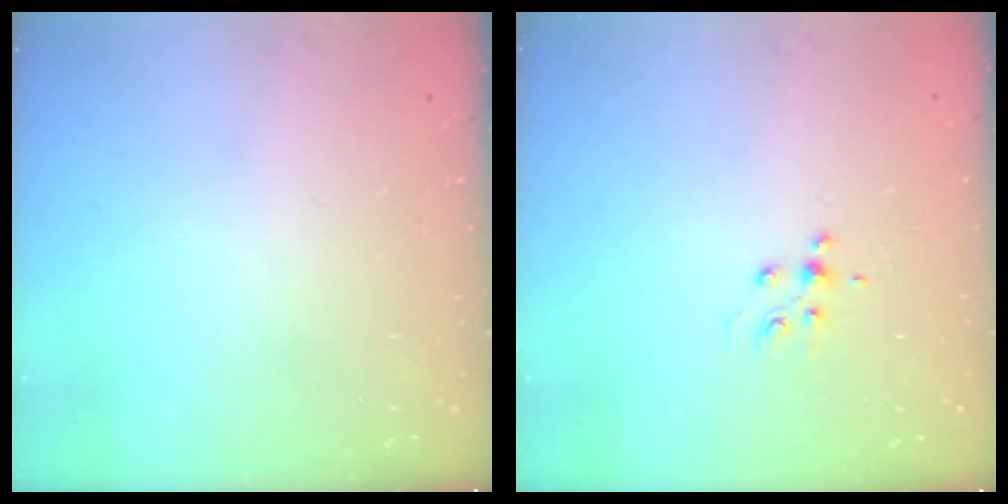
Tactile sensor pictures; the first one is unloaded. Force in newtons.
{"total": 5.1, "press": 4.9, "slide": 1.2}